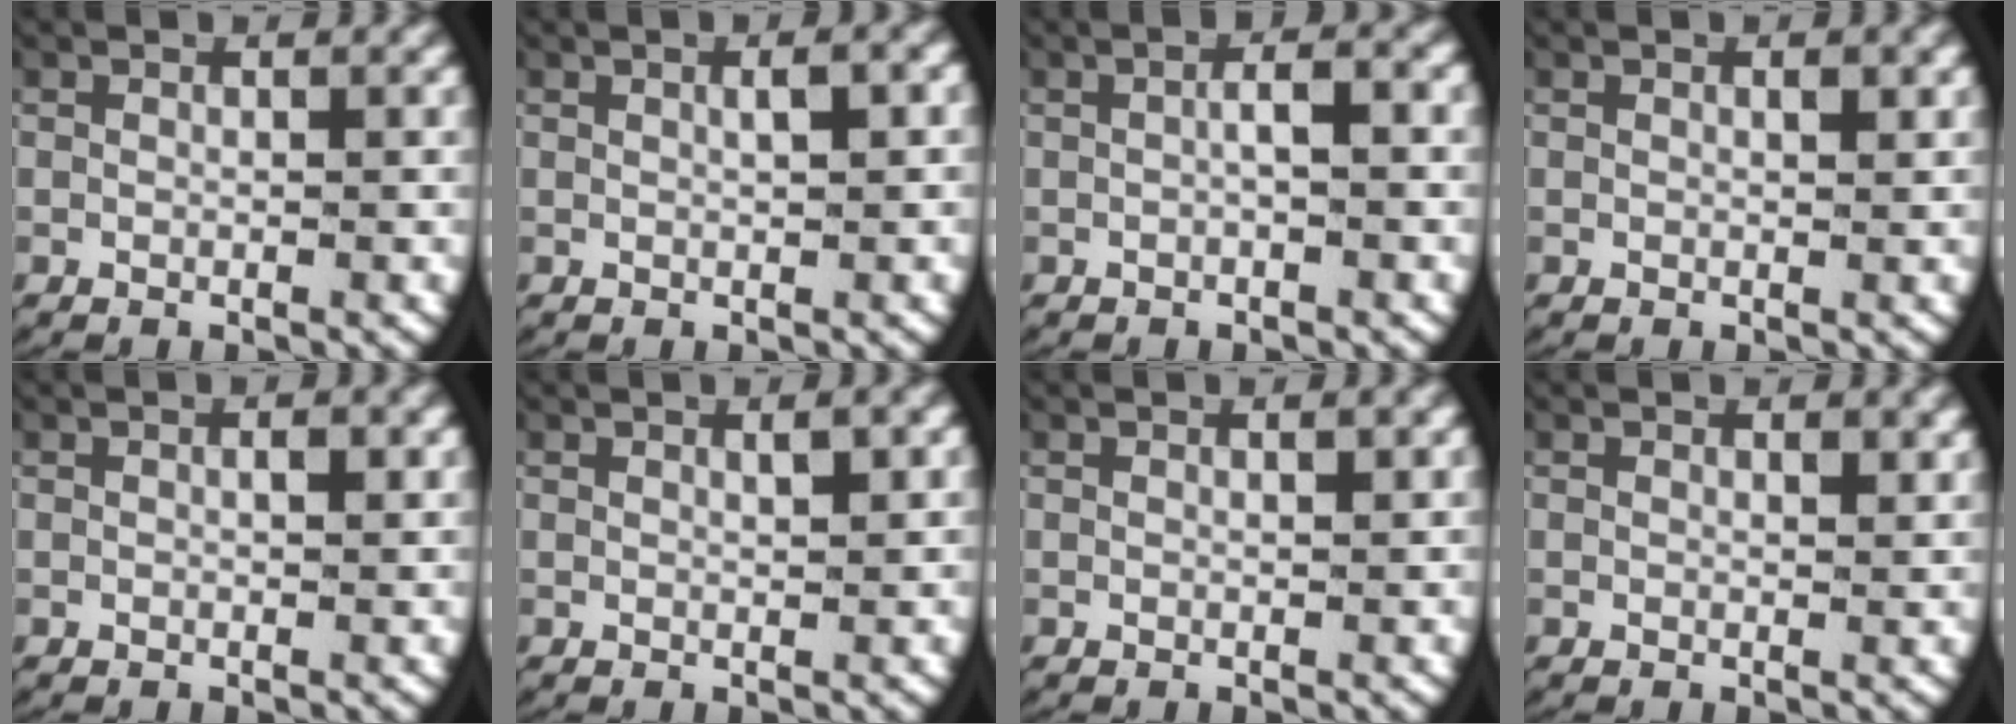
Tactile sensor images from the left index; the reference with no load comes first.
{"total": 1.6, "force": [0.3, 0.4, 1.6], "torque": [-0.020, 0.003, 0.007]}
{"total": 1.6, "force": [-0.1, 0.2, 1.6], "torque": [-0.027, 0.004, -0.001]}
{"total": 0.7, "force": [0.4, 0.1, 0.6], "torque": [-0.009, -0.002, 0.006]}
{"total": 0.9, "force": [0.2, 0.3, 0.8], "torque": [-0.008, 0.000, 0.003]}
{"total": 1.3, "force": [0.6, 0.2, 1.2], "torque": [-0.015, -0.004, 0.013]}
{"total": 0.7, "force": [0.4, 0.0, 0.6], "torque": [-0.009, -0.001, 0.008]}
{"total": 0.6, "force": [0.5, -0.1, 0.3], "torque": [-0.007, -0.007, 0.010]}